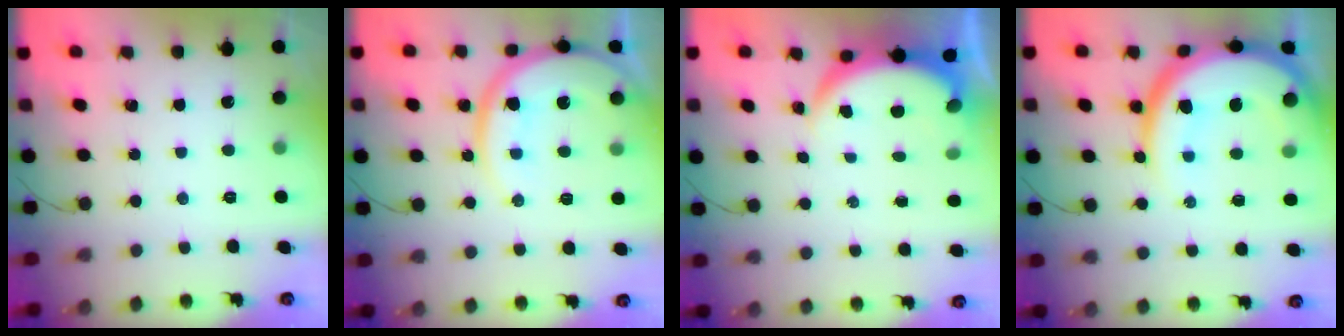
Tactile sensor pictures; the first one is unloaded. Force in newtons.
{"total": 14.6, "press": 14.5, "slide": 1.5}
{"total": 4.7, "press": 4.7, "slide": 0.3}
{"total": 20.5, "press": 20.4, "slide": 2.1}